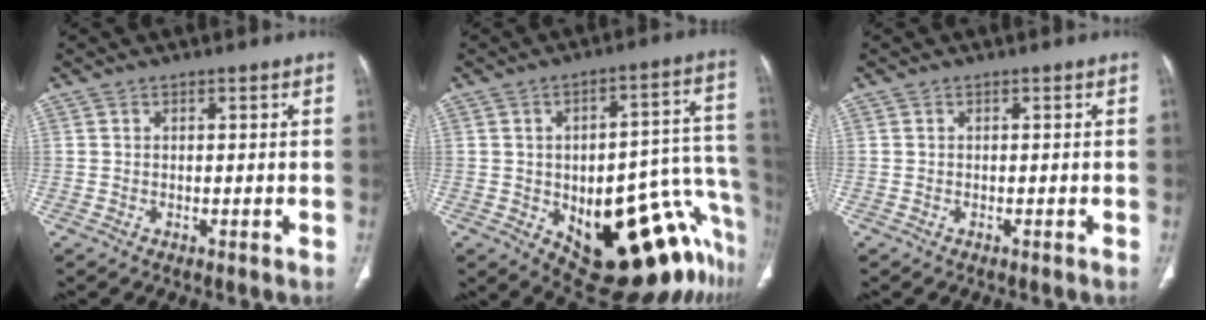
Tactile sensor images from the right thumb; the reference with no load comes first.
{"total": 24.3, "force": [-10.4, 9.8, 19.6], "torque": [-0.165, 0.078, -0.126]}
{"total": 0.0}